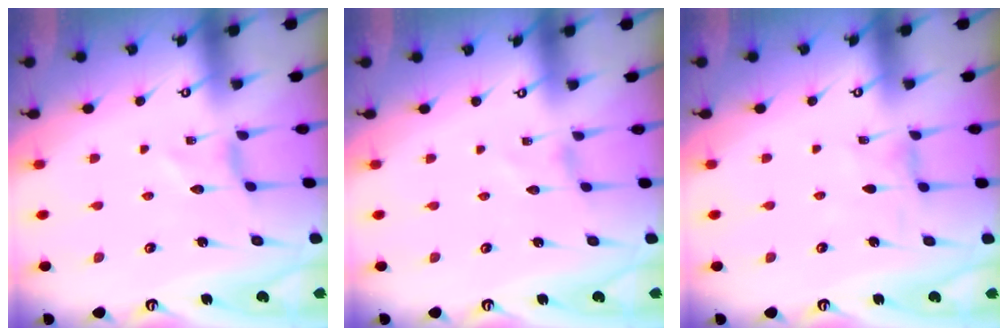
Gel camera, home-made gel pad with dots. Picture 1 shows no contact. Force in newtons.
{"total": 0.0}
{"total": 1.7, "press": 1.6, "slide": 0.1}